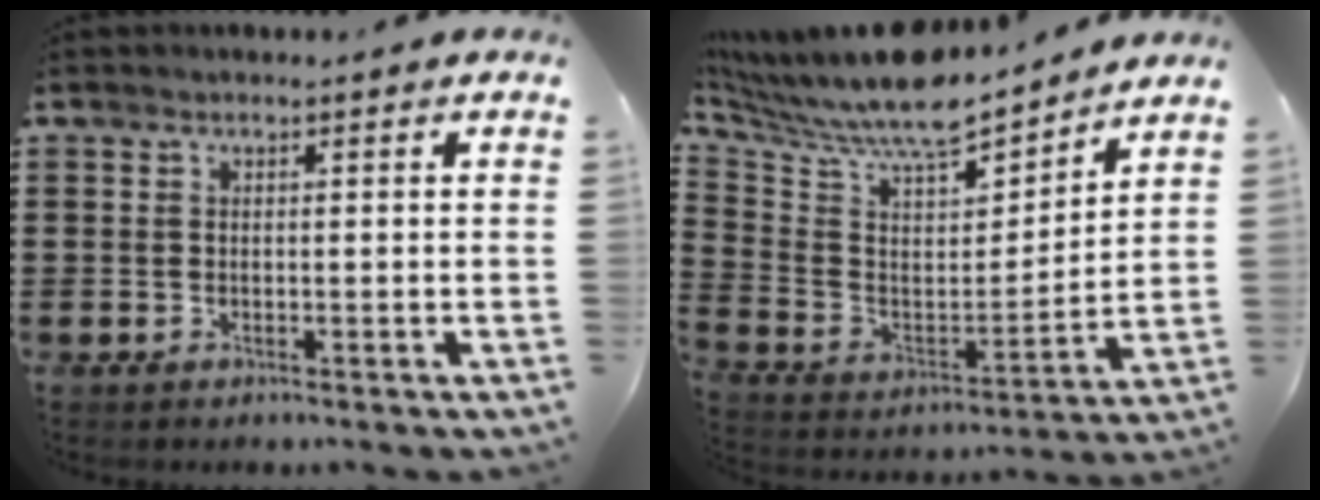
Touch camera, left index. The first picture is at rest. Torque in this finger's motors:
{"motor_torque": [2.14, 0.00, 0.86, 0.21]}